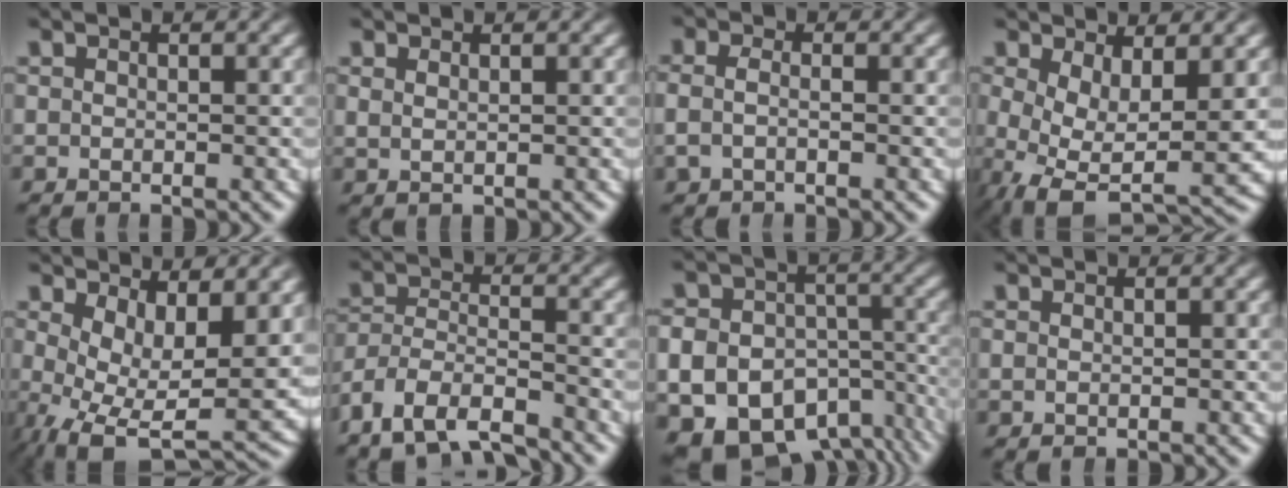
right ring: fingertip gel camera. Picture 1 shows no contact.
{"total": 1.1, "force": [0.9, -0.1, 0.6], "torque": [-0.001, 0.000, 0.024]}
{"total": 2.0, "force": [-0.1, 1.4, 1.5], "torque": [-0.036, 0.001, -0.002]}
{"total": 7.3, "force": [-1.6, 4.6, 5.4], "torque": [-0.123, -0.057, 0.000]}
{"total": 8.8, "force": [-1.7, 4.8, 7.2], "torque": [-0.131, -0.054, -0.001]}
{"total": 7.8, "force": [-4.6, 5.5, 3.2], "torque": [-0.085, -0.036, -0.075]}
{"total": 16.4, "force": [-7.0, 13.0, 7.1], "torque": [-0.133, -0.064, -0.106]}
{"total": 0.0}